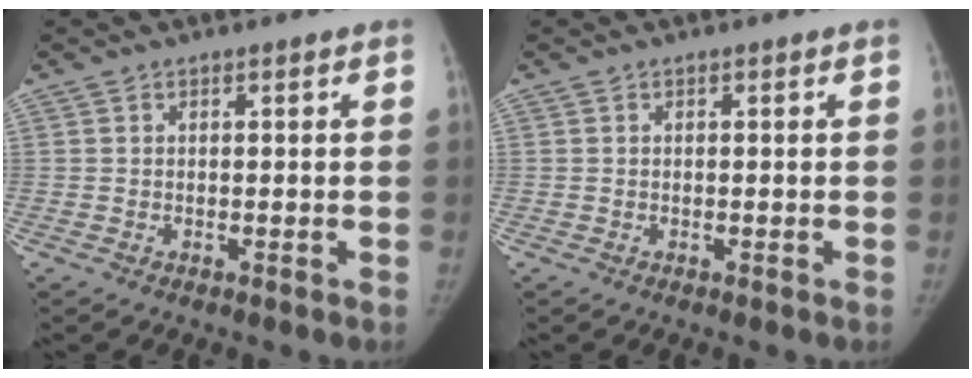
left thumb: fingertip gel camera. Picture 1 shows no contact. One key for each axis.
{"total": 0.0}